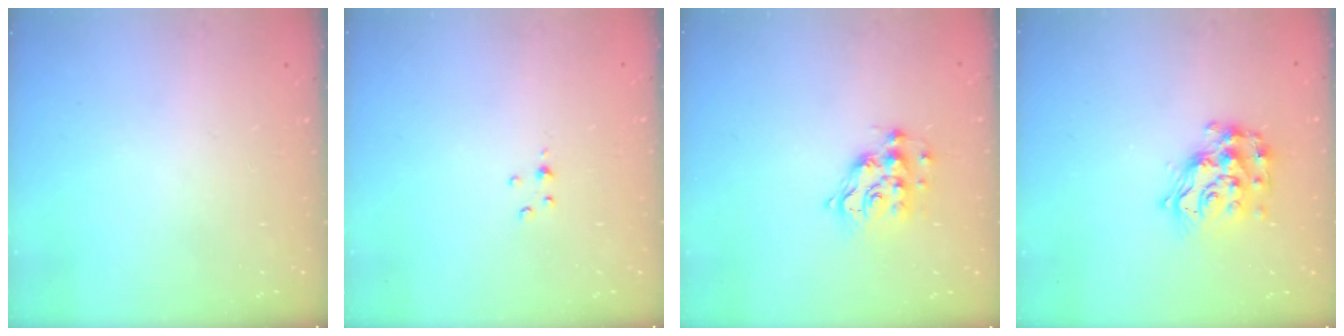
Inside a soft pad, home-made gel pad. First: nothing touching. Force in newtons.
{"total": 2.5, "press": 2.5, "slide": 0.3}
{"total": 10.9, "press": 10.9, "slide": 0.8}
{"total": 12.9, "press": 12.8, "slide": 1.0}